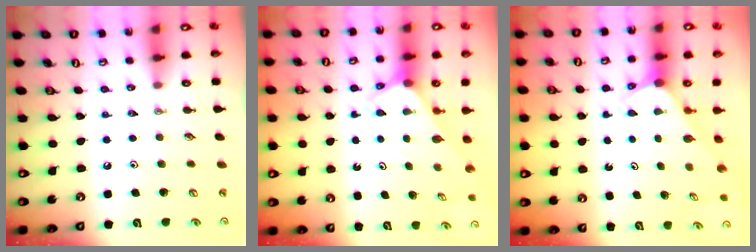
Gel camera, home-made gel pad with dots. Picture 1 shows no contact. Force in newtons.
{"total": 2.9, "press": 2.9, "slide": 0.2}
{"total": 2.1, "press": 2.1, "slide": 0.1}